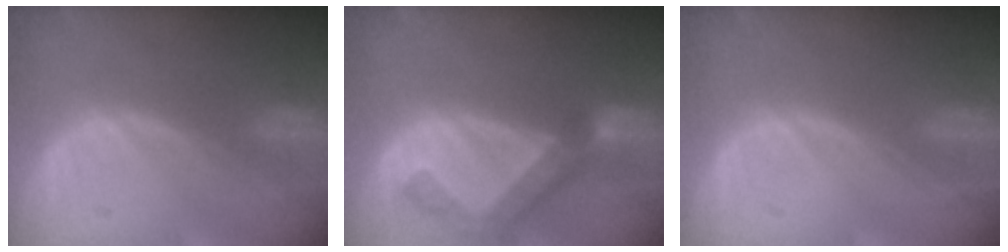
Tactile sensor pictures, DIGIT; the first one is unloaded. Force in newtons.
{"total": 6.4, "press": 5.8, "slide": 2.8}
{"total": 0.0}